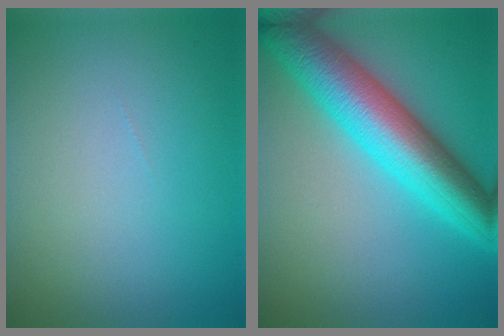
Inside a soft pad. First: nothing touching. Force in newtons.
{"total": 9.4, "press": 9.4, "slide": 0.1}